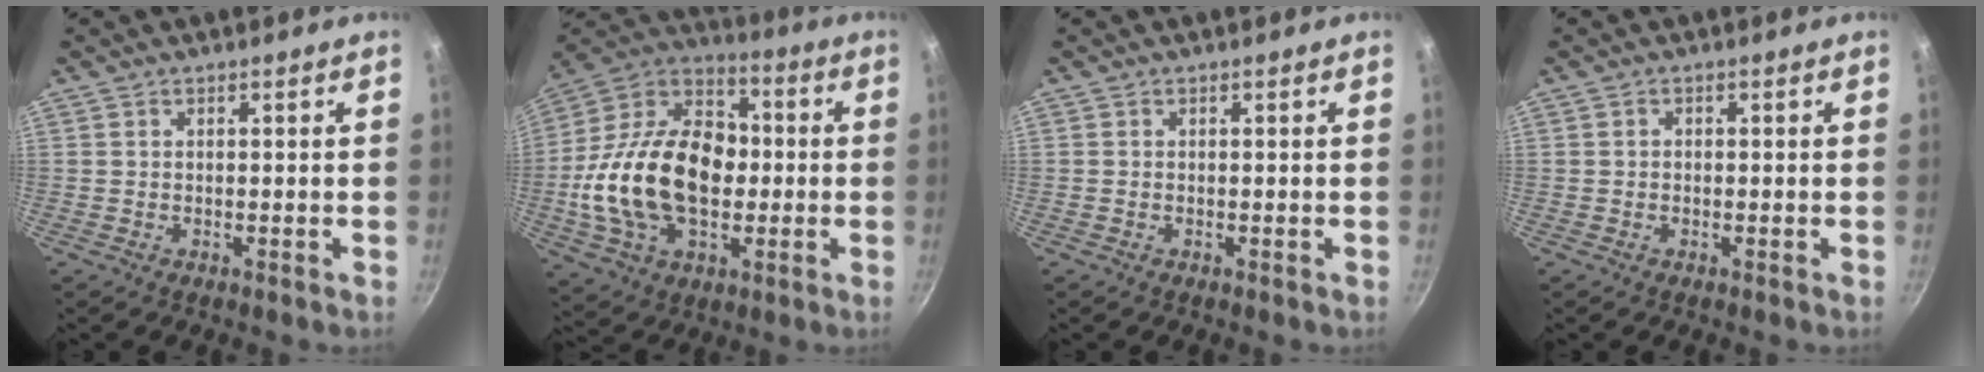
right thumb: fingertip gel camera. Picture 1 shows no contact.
{"total": 25.7, "force": [-1.9, 17.0, 19.1], "torque": [-0.323, 0.040, -0.039]}
{"total": 0.0}
{"total": 0.8, "force": [-0.1, 0.7, 0.3], "torque": [-0.006, 0.005, -0.002]}